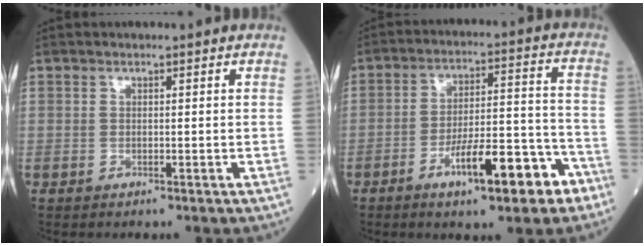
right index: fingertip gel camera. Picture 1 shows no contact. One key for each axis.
{"total": 12.7, "fx": -6.9, "fy": 3.0, "fz": 10.2, "tx": -0.156, "ty": 0.022, "tz": -0.101}